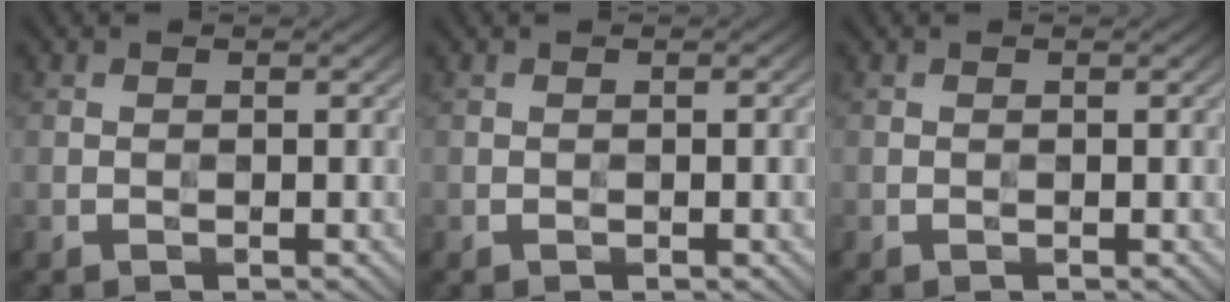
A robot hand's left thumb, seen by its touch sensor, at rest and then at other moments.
{"total": 2.0, "force": [-0.3, 0.3, 2.0], "torque": [-0.027, 0.001, -0.004]}
{"total": 0.6, "force": [-0.1, 0.1, 0.6], "torque": [-0.009, -0.001, 0.000]}